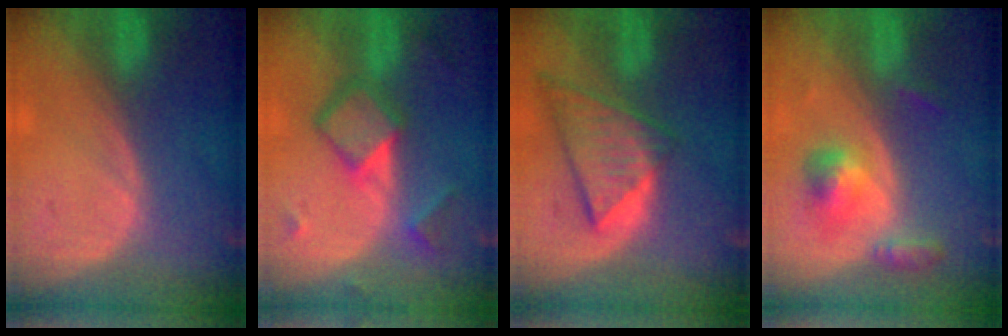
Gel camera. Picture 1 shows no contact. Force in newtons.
{"total": 6.8, "press": 6.8, "slide": 0.5}
{"total": 9.0, "press": 7.9, "slide": 4.4}
{"total": 5.3, "press": 5.0, "slide": 1.6}